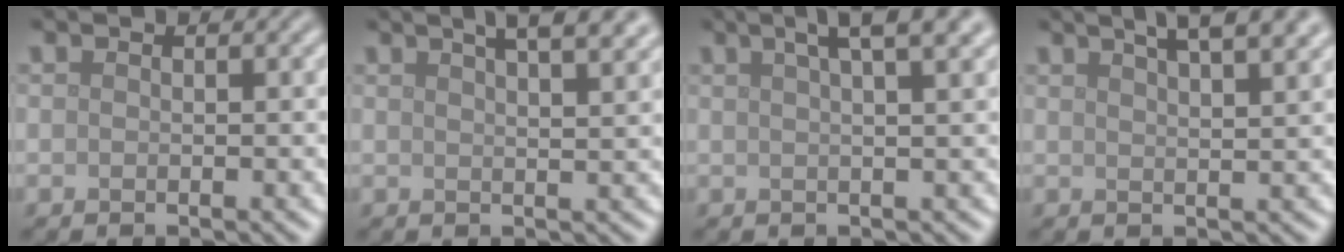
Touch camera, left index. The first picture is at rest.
{"total": 7.9, "force": [5.0, 3.1, 5.3], "torque": [-0.030, 0.050, 0.039]}
{"total": 5.8, "force": [3.6, 1.5, 4.3], "torque": [-0.040, 0.025, 0.027]}
{"total": 8.1, "force": [5.2, 3.0, 5.4], "torque": [-0.039, 0.047, 0.044]}